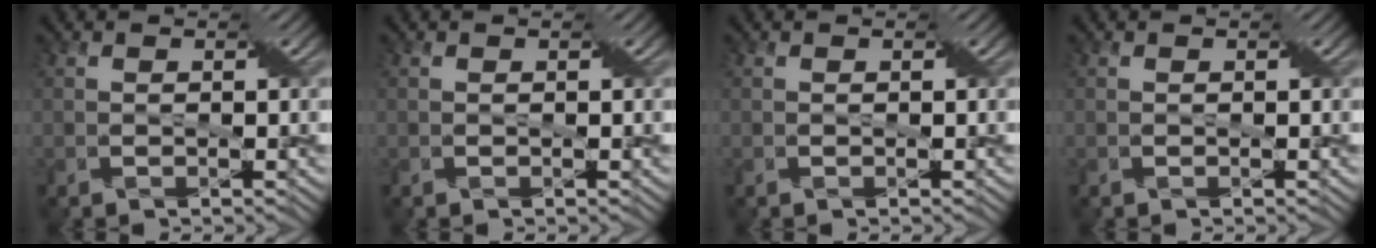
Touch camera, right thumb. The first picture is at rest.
{"total": 0.0}
{"total": 0.0}
{"total": 0.0}